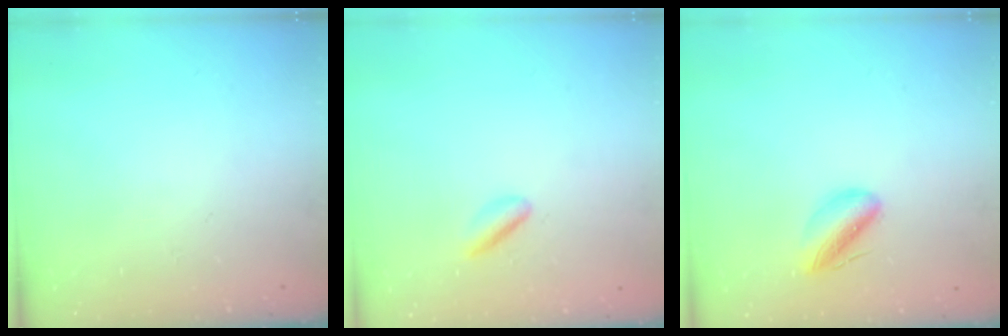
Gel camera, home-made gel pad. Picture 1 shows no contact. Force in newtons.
{"total": 3.0, "press": 2.8, "slide": 1.1}
{"total": 7.2, "press": 6.9, "slide": 1.9}